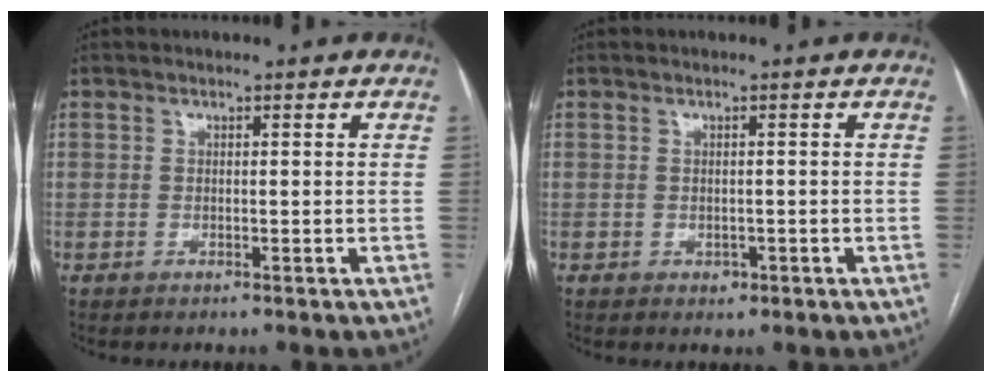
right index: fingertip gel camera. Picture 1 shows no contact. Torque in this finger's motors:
{"motor_torque": [-0.14, 0.09, 0.03, 0.01]}